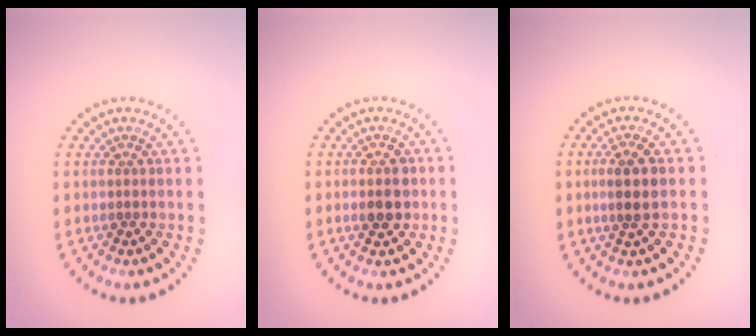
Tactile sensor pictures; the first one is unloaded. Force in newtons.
{"total": 2.9, "press": 2.9, "slide": 0.2}
{"total": 2.6, "press": 2.4, "slide": 1.1}